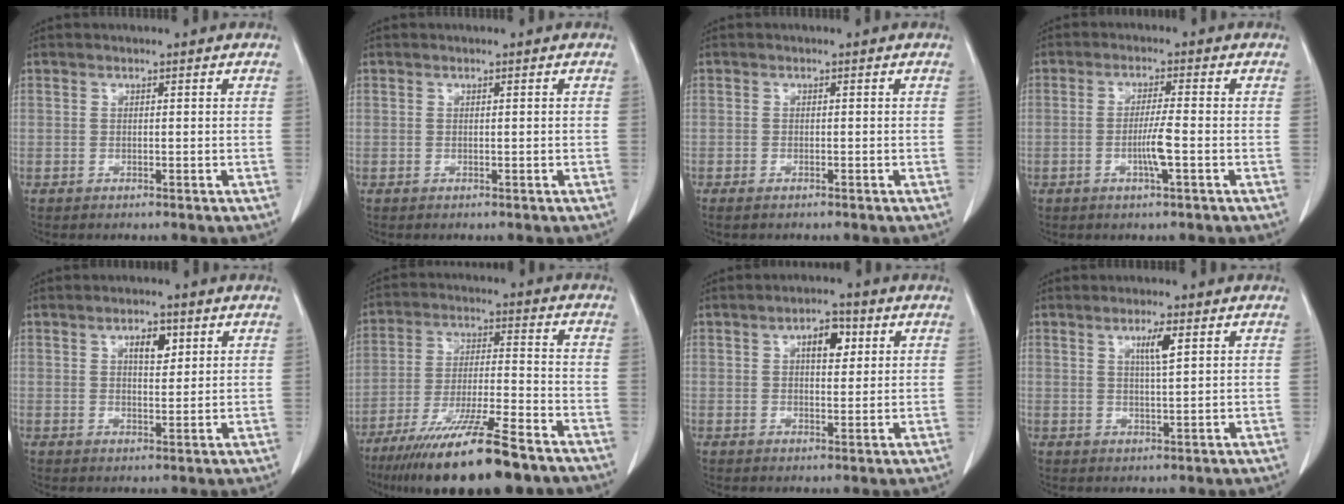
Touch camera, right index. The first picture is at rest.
{"total": 0.0}
{"total": 1.0, "force": [-0.8, 0.3, 0.5], "torque": [-0.010, -0.002, -0.011]}
{"total": 4.1, "force": [-1.2, -0.3, 3.9], "torque": [-0.074, -0.005, -0.023]}
{"total": 3.8, "force": [1.7, 1.6, 2.9], "torque": [-0.046, 0.000, 0.026]}
{"total": 17.4, "force": [-12.4, 1.5, 12.1], "torque": [-0.203, -0.040, -0.214]}
{"total": 4.7, "force": [1.7, 2.1, 3.8], "torque": [-0.059, 0.008, 0.025]}
{"total": 3.4, "force": [1.5, 0.0, 3.1], "torque": [-0.053, -0.003, 0.025]}